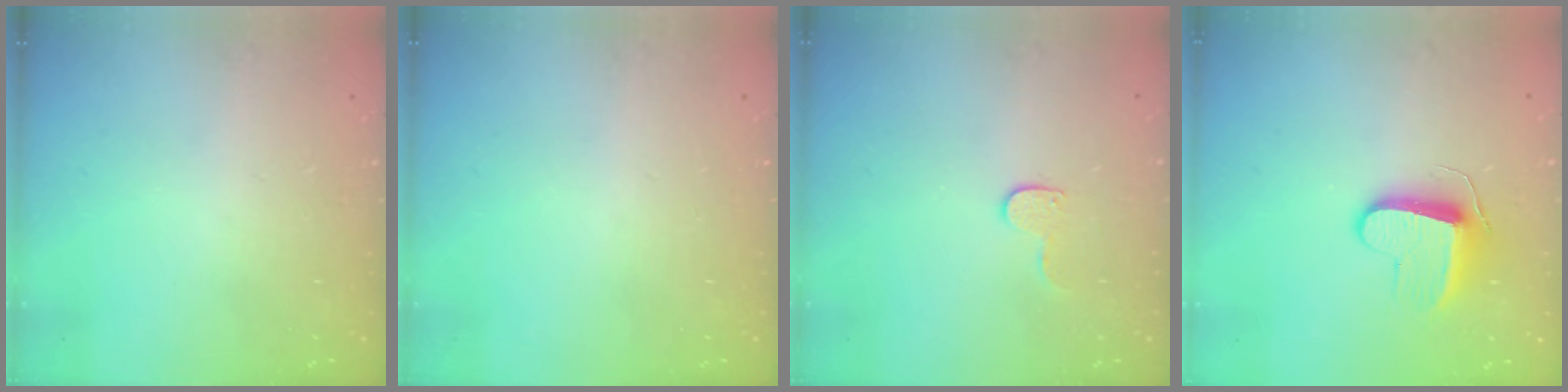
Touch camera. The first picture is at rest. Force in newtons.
{"total": 0.0}
{"total": 6.4, "press": 6.4, "slide": 0.5}
{"total": 9.6, "press": 9.6, "slide": 0.2}